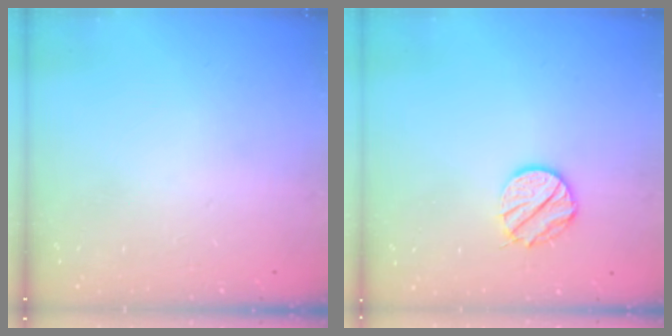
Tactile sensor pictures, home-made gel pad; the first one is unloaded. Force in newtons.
{"total": 10.1, "press": 10.1, "slide": 0.5}